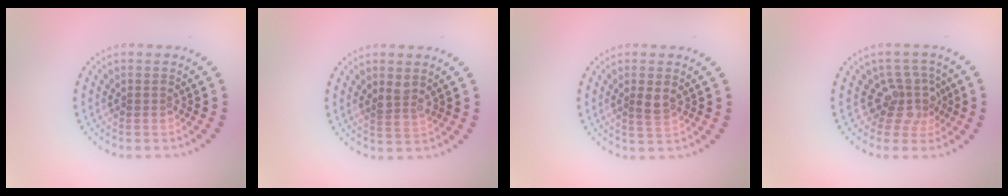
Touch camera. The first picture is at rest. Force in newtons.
{"total": 1.7, "press": 1.6, "slide": 0.6}
{"total": 1.5, "press": 1.4, "slide": 0.5}
{"total": 3.2, "press": 2.3, "slide": 2.2}